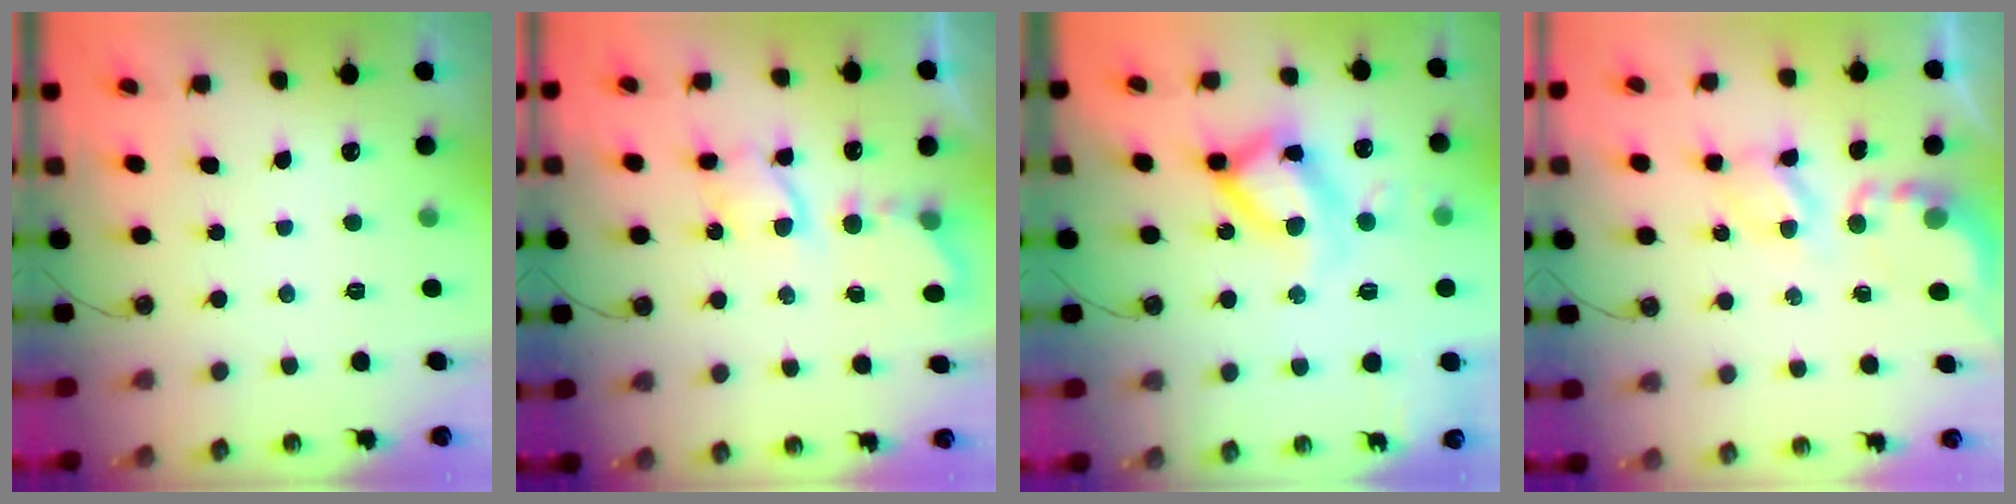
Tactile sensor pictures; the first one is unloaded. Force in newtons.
{"total": 6.2, "press": 6.2, "slide": 0.3}
{"total": 20.3, "press": 20.2, "slide": 1.8}
{"total": 4.9, "press": 4.9, "slide": 0.4}